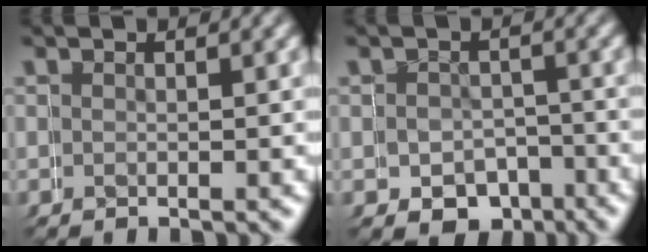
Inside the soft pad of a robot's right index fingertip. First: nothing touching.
{"total": 4.0, "force": [-1.6, 3.7, -0.6], "torque": [0.013, -0.021, -0.022]}